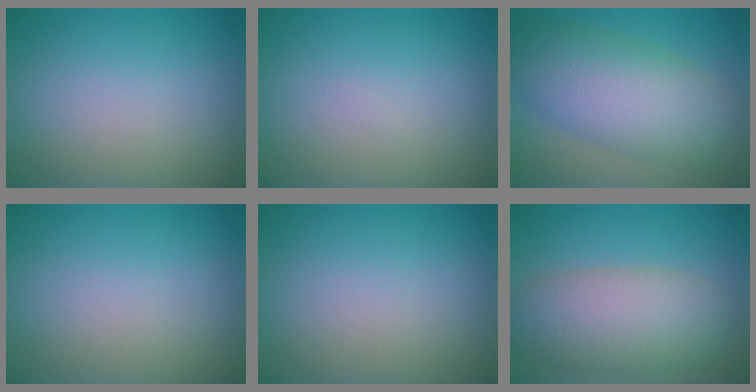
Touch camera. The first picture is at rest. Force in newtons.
{"total": 0.0}
{"total": 8.2, "press": 8.2, "slide": 0.2}
{"total": 0.0}
{"total": 0.0}
{"total": 6.7, "press": 6.7, "slide": 0.1}